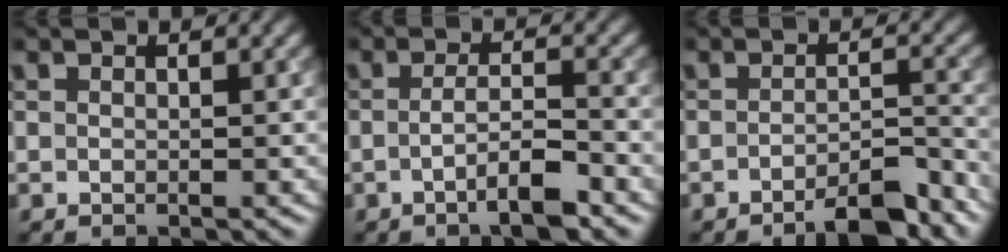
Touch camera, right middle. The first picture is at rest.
{"total": 3.8, "force": [-1.4, 0.8, 3.4], "torque": [-0.055, 0.006, -0.031]}
{"total": 4.8, "force": [-3.4, 1.1, 3.1], "torque": [-0.042, 0.006, -0.050]}